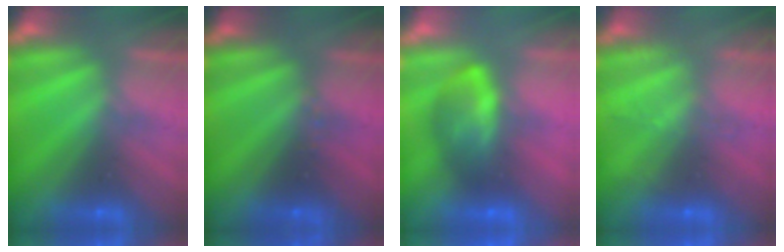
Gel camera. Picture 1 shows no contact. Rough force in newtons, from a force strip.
{"total": 2.5}
{"total": 7.7}
{"total": 2.1}